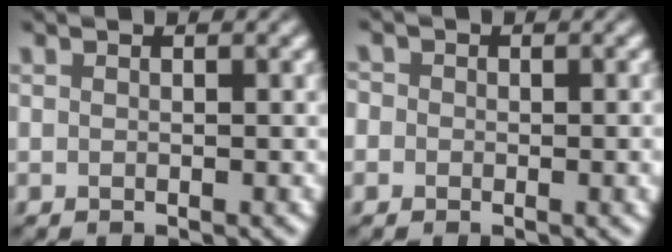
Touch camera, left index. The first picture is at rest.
{"total": 2.9, "force": [0.3, 2.5, 1.6], "torque": [-0.010, 0.014, -0.017]}